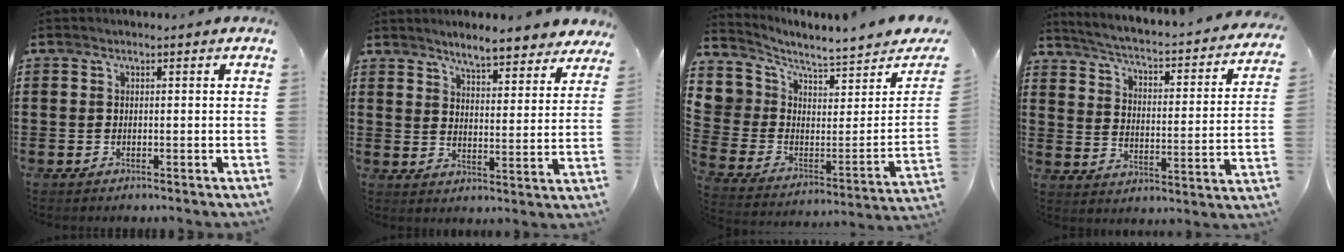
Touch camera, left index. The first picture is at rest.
{"total": 5.5, "force": [5.3, 0.1, 1.4], "torque": [-0.043, -0.032, 0.092]}
{"total": 3.3, "force": [2.9, 1.5, -0.5], "torque": [-0.029, -0.048, 0.047]}
{"total": 2.4, "force": [1.9, -0.2, 1.4], "torque": [-0.044, -0.033, 0.019]}